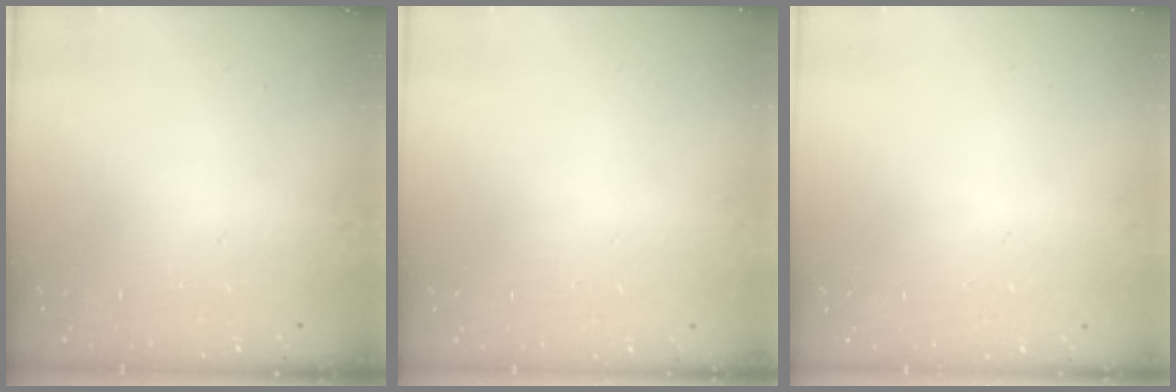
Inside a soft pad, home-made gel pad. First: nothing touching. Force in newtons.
{"total": 0.0}
{"total": 0.0}